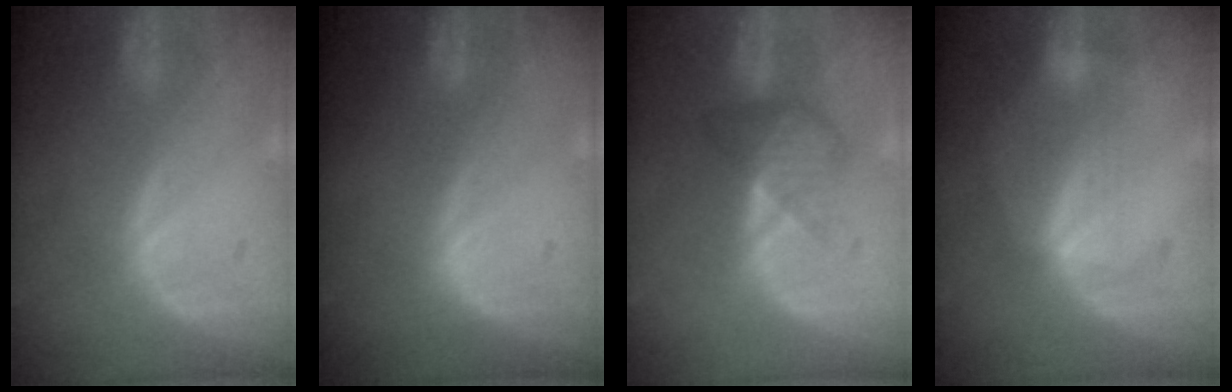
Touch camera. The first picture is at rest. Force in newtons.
{"total": 0.0}
{"total": 3.3, "press": 3.3, "slide": 0.2}
{"total": 2.7, "press": 2.7, "slide": 0.4}